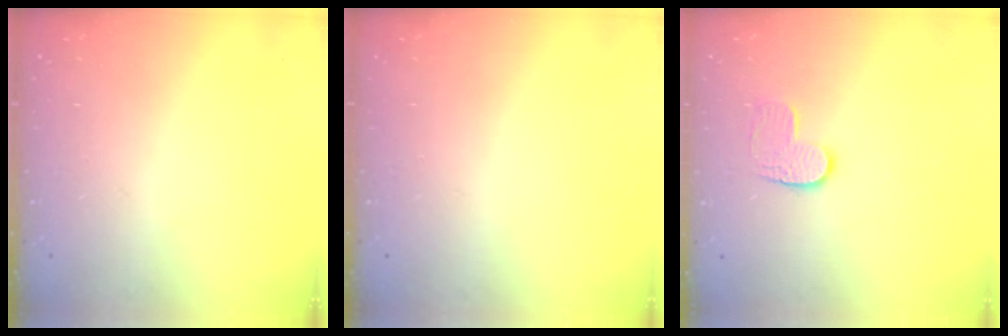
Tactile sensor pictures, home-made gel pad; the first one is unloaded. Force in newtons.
{"total": 0.0}
{"total": 5.7, "press": 5.7, "slide": 0.3}